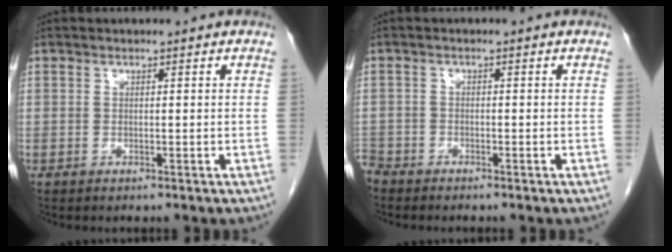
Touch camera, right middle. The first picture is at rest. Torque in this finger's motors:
{"motor_torque": [-0.03, 0.14, -0.01, -0.02]}